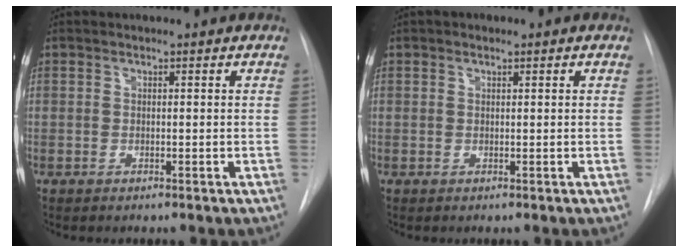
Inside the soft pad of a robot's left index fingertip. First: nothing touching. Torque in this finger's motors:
{"motor_torque": [-0.14, -0.71, -0.43, 0.03]}